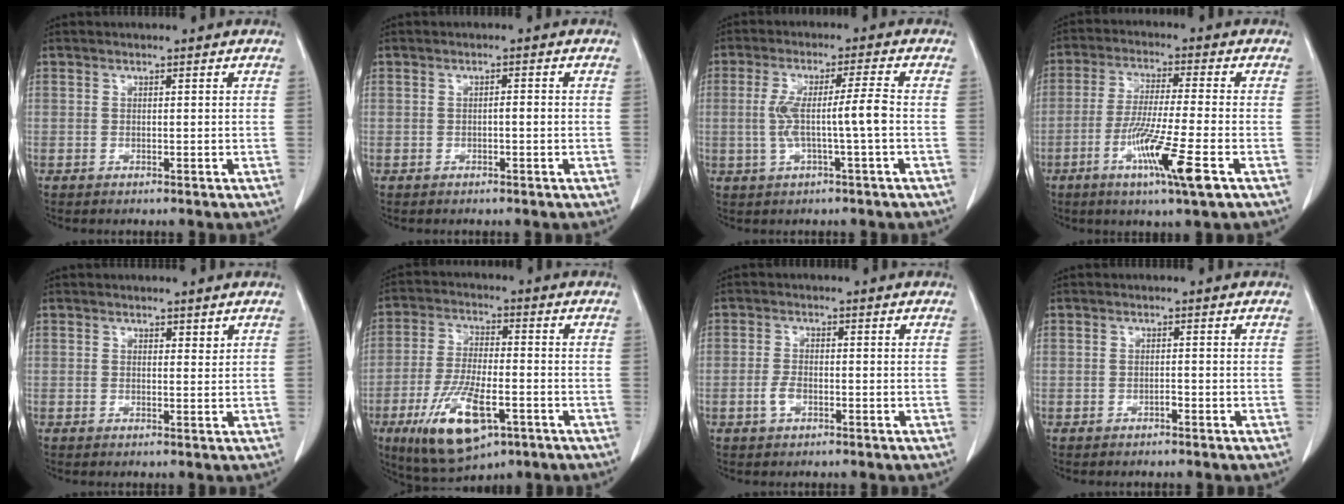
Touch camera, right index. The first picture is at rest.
{"total": 1.0, "force": [-0.3, 0.2, 1.0], "torque": [-0.016, 0.003, -0.004]}
{"total": 6.9, "force": [-0.8, -0.4, 6.8], "torque": [-0.135, 0.013, -0.011]}
{"total": 11.2, "force": [-4.8, -0.6, 10.1], "torque": [-0.189, -0.025, -0.089]}
{"total": 1.0, "force": [0.9, 0.3, 0.4], "torque": [-0.003, -0.006, 0.011]}
{"total": 13.5, "force": [-6.0, 4.6, 11.1], "torque": [-0.220, -0.016, -0.095]}
{"total": 2.4, "force": [-1.0, 1.1, 1.8], "torque": [-0.039, 0.003, -0.020]}
{"total": 0.6, "force": [-0.4, 0.2, 0.4], "torque": [-0.009, 0.001, -0.007]}